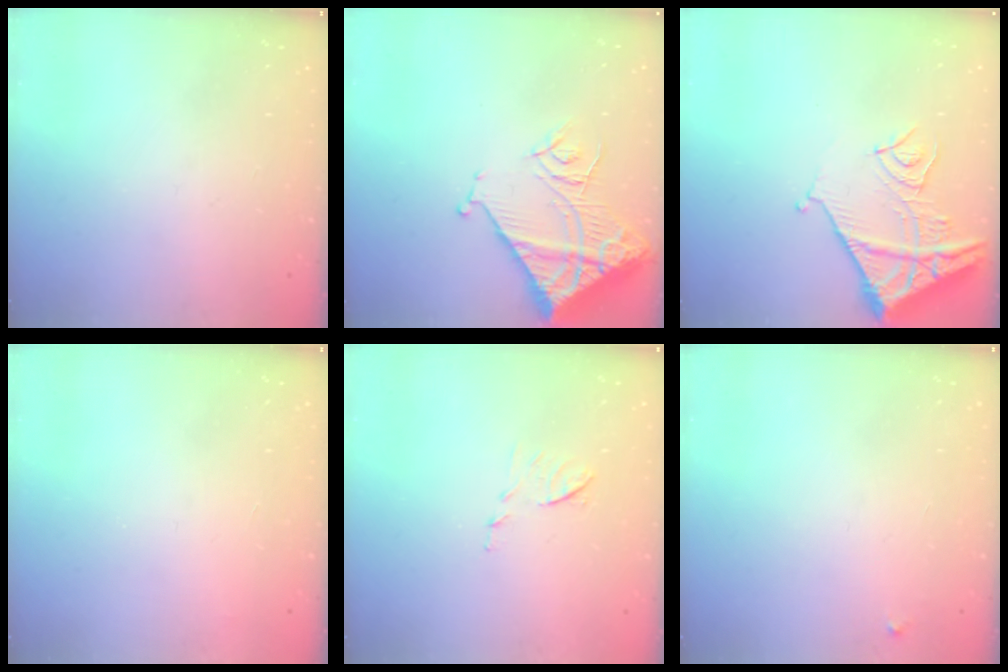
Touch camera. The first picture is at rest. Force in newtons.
{"total": 14.6, "press": 14.5, "slide": 1.6}
{"total": 12.8, "press": 12.7, "slide": 1.6}
{"total": 3.6, "press": 3.6, "slide": 0.1}
{"total": 6.6, "press": 6.6, "slide": 0.5}
{"total": 2.3, "press": 2.3, "slide": 0.2}